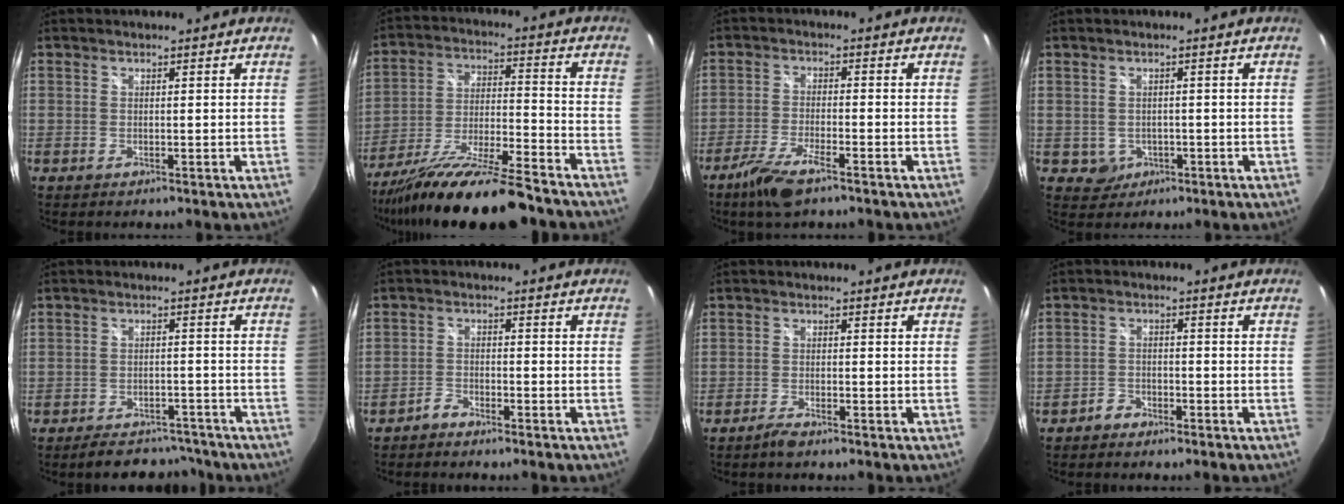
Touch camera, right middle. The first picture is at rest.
{"total": 20.3, "force": [-16.7, 1.7, 11.4], "torque": [-0.221, -0.049, -0.278]}
{"total": 7.3, "force": [-5.1, 1.5, 5.0], "torque": [-0.121, -0.014, -0.100]}
{"total": 3.1, "force": [-0.7, 2.9, 0.7], "torque": [-0.020, 0.002, 0.001]}
{"total": 9.1, "force": [-7.9, 3.6, 2.4], "torque": [-0.055, 0.009, -0.100]}
{"total": 2.5, "force": [-2.3, 0.7, 0.6], "torque": [-0.026, 0.002, -0.046]}
{"total": 2.2, "force": [-1.9, 0.2, 1.1], "torque": [-0.033, -0.004, -0.039]}
{"total": 2.7, "force": [-2.4, 1.2, 0.4], "torque": [-0.018, 0.003, -0.044]}